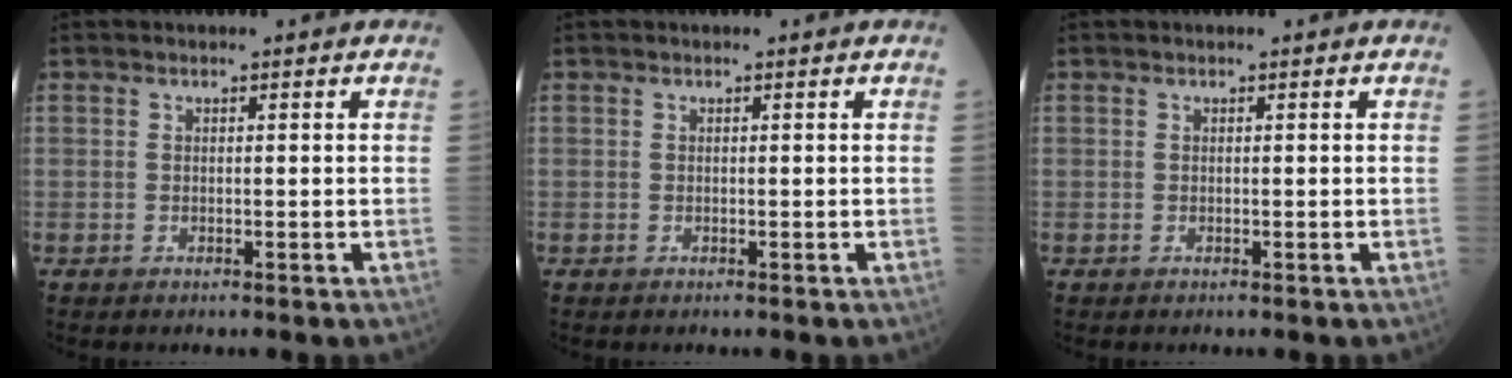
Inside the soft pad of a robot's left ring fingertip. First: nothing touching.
{"total": 0.0}
{"total": 0.0}